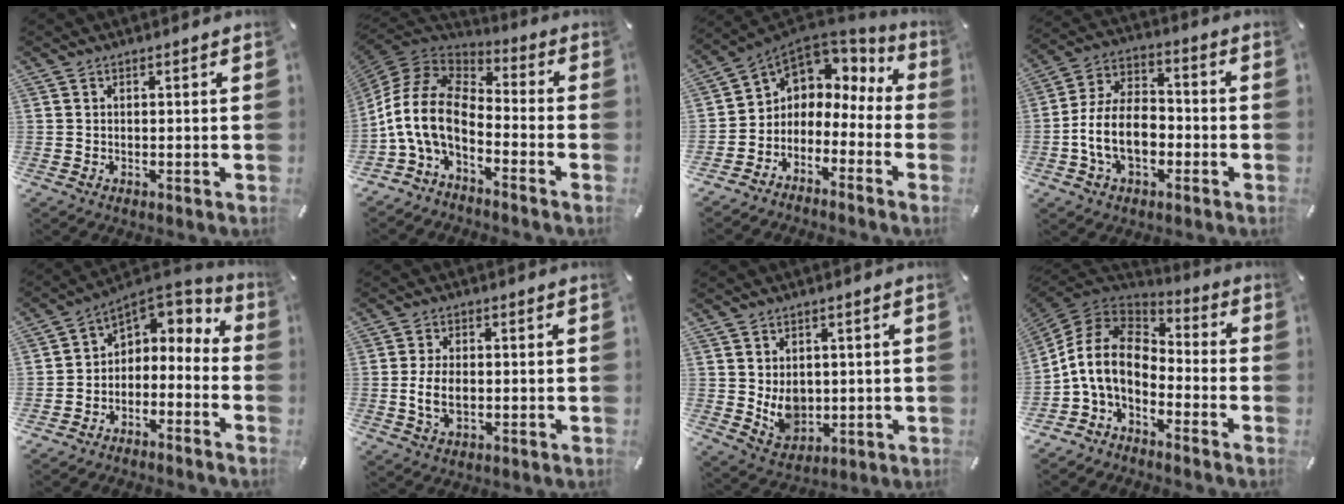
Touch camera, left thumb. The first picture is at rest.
{"total": 13.8, "force": [-6.0, 7.8, 9.6], "torque": [-0.220, 0.014, -0.117]}
{"total": 4.1, "force": [0.1, 4.1, 0.3], "torque": [-0.026, -0.025, 0.003]}
{"total": 13.2, "force": [-3.8, 8.6, 9.2], "torque": [-0.202, 0.012, -0.069]}
{"total": 3.9, "force": [0.2, 3.9, 0.5], "torque": [-0.010, -0.016, 0.004]}
{"total": 6.3, "force": [-0.7, 3.8, 5.1], "torque": [-0.107, 0.001, -0.013]}
{"total": 6.8, "force": [1.0, 5.9, 3.2], "torque": [-0.048, -0.011, 0.019]}
{"total": 12.2, "force": [-3.6, 8.2, 8.3], "torque": [-0.193, 0.016, -0.073]}